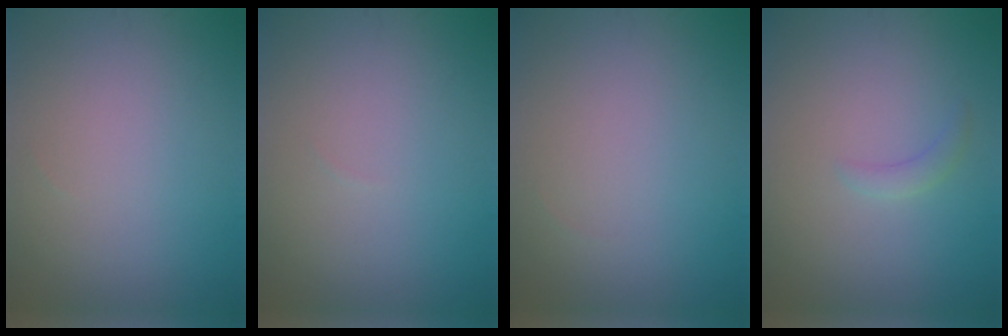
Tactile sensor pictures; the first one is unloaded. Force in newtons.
{"total": 0.0}
{"total": 0.0}
{"total": 1.2, "press": 1.2, "slide": 0.1}